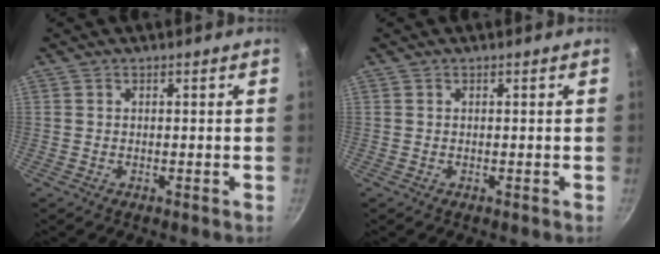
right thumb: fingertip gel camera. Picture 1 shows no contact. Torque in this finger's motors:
{"motor_torque": [-0.20, -0.17, 0.05, 0.20, 0.03]}